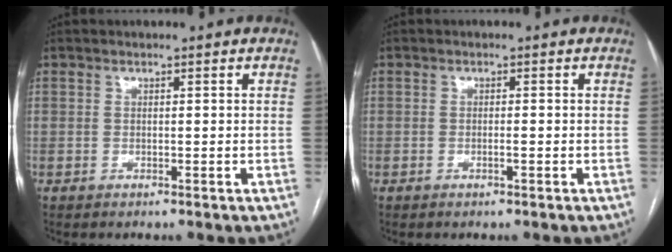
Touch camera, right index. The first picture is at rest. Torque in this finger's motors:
{"motor_torque": [-0.04, -0.04, -0.09, 0.00]}